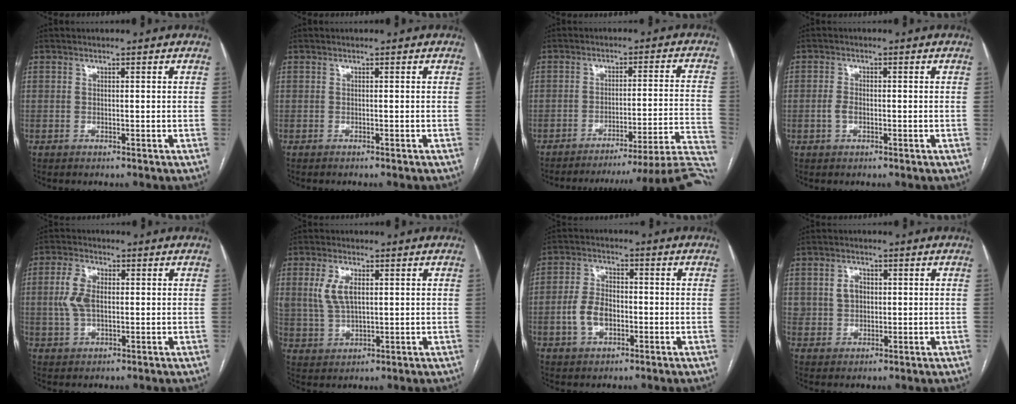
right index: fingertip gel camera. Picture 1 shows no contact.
{"total": 1.2, "force": [-1.1, -0.1, 0.4], "torque": [-0.006, -0.001, -0.014]}
{"total": 23.1, "force": [-21.5, -2.8, 7.9], "torque": [-0.012, -0.008, -0.269]}
{"total": 2.0, "force": [-0.6, 1.1, 1.6], "torque": [-0.037, 0.003, -0.012]}
{"total": 5.6, "force": [0.5, 3.0, 4.7], "torque": [-0.115, 0.012, 0.011]}
{"total": 6.3, "force": [1.8, 3.1, 5.2], "torque": [-0.120, 0.009, 0.043]}
{"total": 6.3, "force": [-1.6, 4.0, 4.7], "torque": [-0.105, 0.012, -0.028]}
{"total": 3.5, "force": [0.7, 2.8, 1.9], "torque": [-0.033, 0.009, 0.017]}